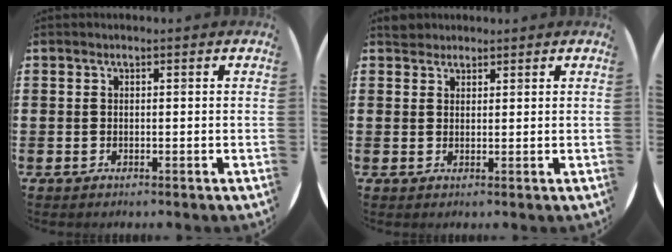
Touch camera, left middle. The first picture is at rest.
{"total": 1.8, "force": [1.7, 0.7, 0.0], "torque": [0.005, 0.002, 0.031]}